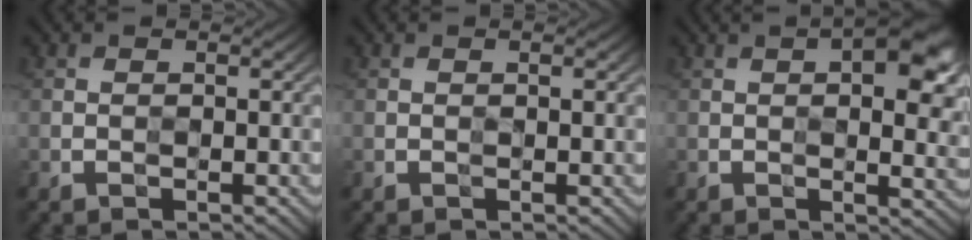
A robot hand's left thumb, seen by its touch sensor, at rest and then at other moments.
{"total": 0.6, "force": [0.1, 0.1, 0.6], "torque": [-0.009, -0.001, 0.002]}
{"total": 10.9, "force": [3.1, 4.7, 9.3], "torque": [-0.118, 0.014, 0.031]}